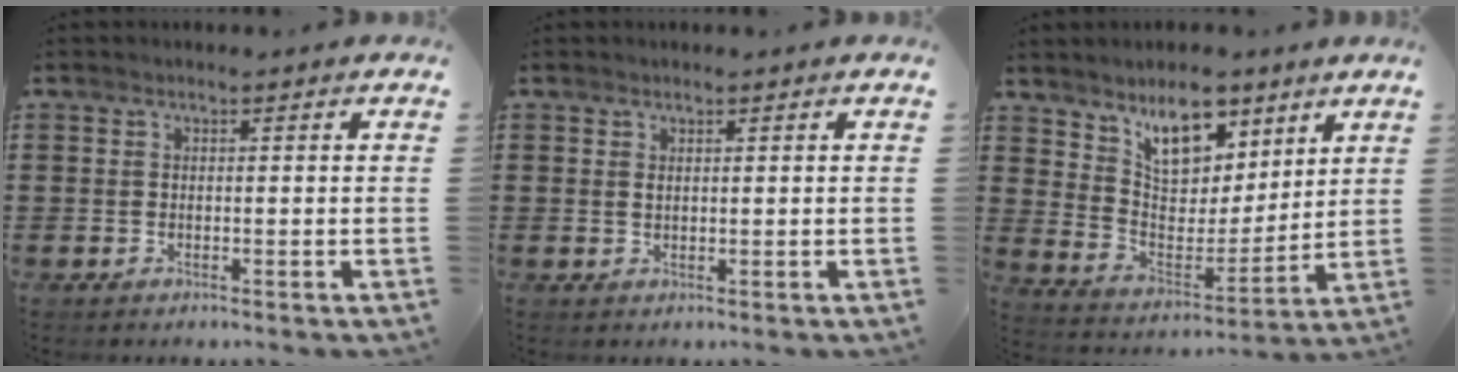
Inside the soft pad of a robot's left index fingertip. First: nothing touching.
{"total": 0.8, "force": [0.5, 0.2, 0.6], "torque": [-0.013, 0.001, 0.010]}
{"total": 10.0, "force": [7.3, 5.1, 4.5], "torque": [-0.081, -0.034, 0.133]}